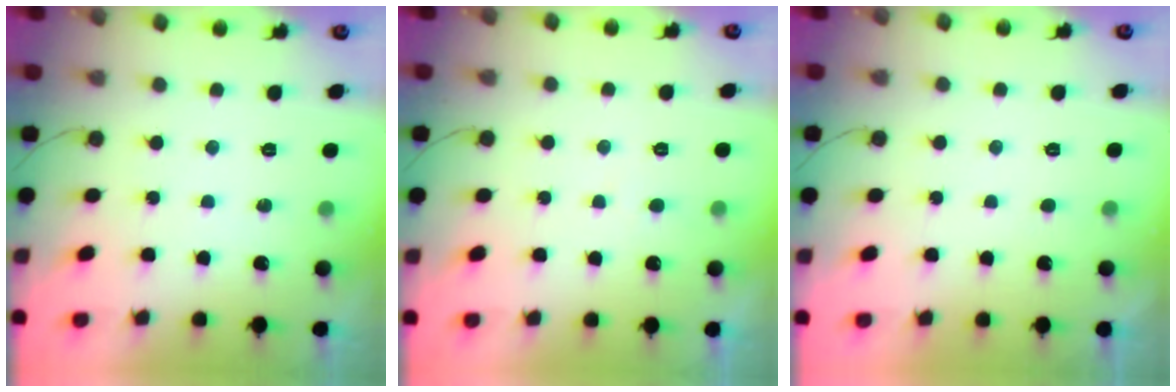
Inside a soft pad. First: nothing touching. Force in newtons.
{"total": 2.2, "press": 2.2, "slide": 0.2}
{"total": 1.4, "press": 1.4, "slide": 0.3}